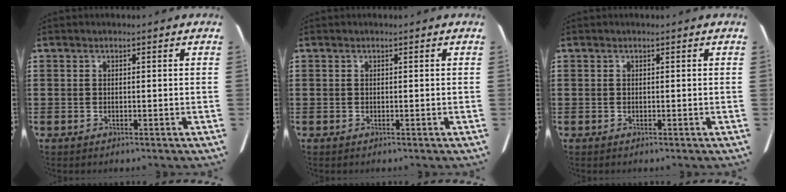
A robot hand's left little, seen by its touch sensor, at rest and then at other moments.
{"total": 0.0}
{"total": 0.0}